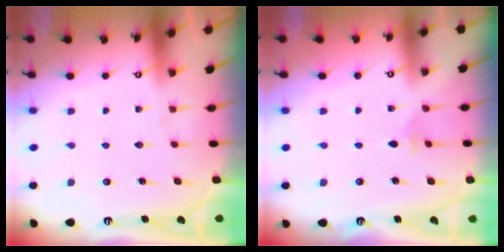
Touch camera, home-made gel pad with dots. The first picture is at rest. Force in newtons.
{"total": 1.5, "press": 1.5, "slide": 0.4}